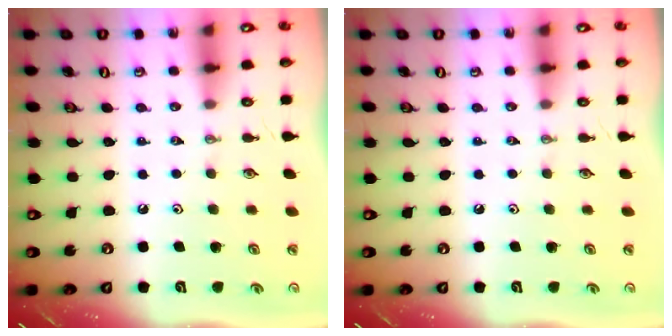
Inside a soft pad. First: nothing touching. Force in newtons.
{"total": 0.0}